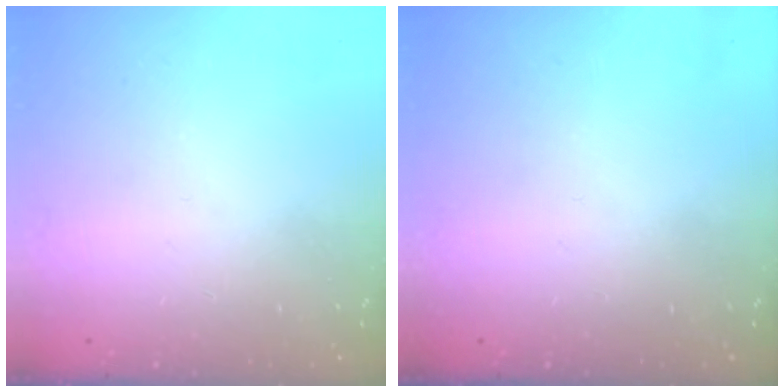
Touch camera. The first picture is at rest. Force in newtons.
{"total": 0.0}